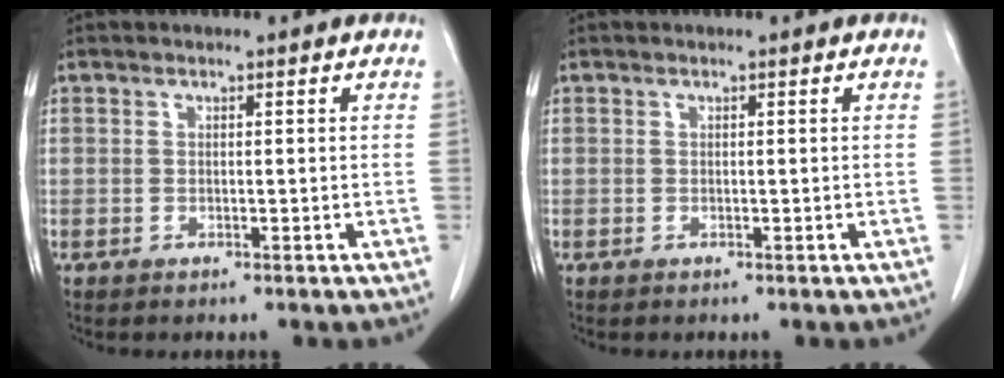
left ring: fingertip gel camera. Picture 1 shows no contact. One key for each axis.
{"total": 0.0}